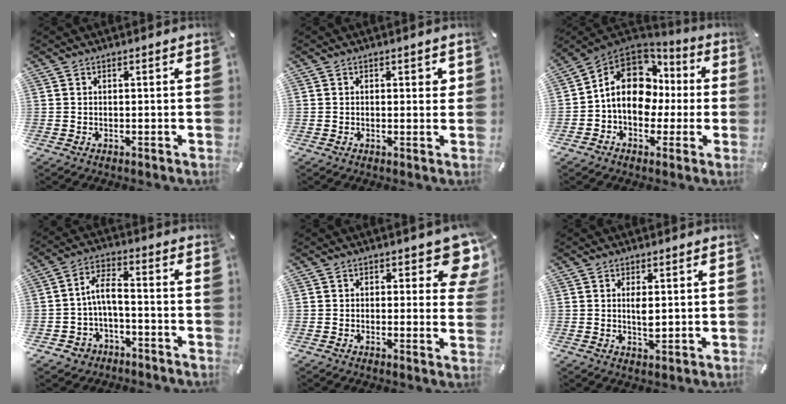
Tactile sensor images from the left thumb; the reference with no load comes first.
{"total": 1.7, "force": [0.4, 0.8, 1.4], "torque": [-0.013, -0.003, 0.003]}
{"total": 14.8, "force": [1.0, 11.8, 8.9], "torque": [-0.172, 0.010, 0.024]}
{"total": 6.7, "force": [-1.8, 4.2, 4.8], "torque": [-0.099, 0.013, -0.036]}
{"total": 8.1, "force": [4.1, 3.9, 5.8], "torque": [-0.052, -0.023, 0.065]}
{"total": 3.4, "force": [0.6, 1.3, 3.1], "torque": [-0.056, -0.002, 0.009]}